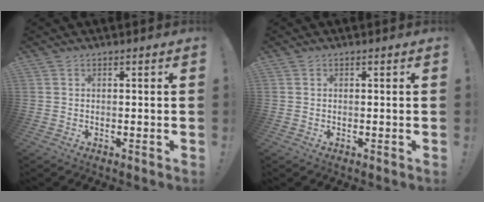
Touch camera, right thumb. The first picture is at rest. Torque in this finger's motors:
{"motor_torque": [0.01, -0.11, 0.11, -0.10, 0.00]}